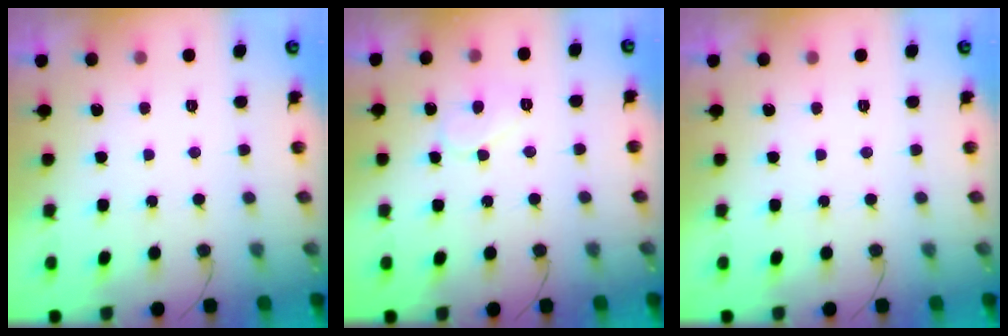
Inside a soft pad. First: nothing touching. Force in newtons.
{"total": 5.6, "press": 5.6, "slide": 0.5}
{"total": 0.0}